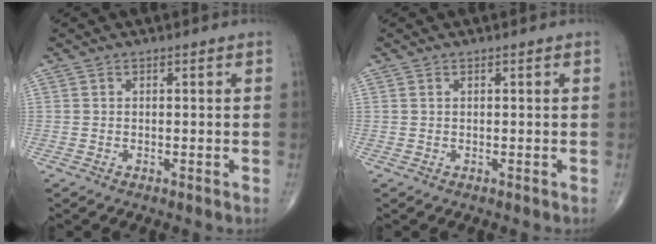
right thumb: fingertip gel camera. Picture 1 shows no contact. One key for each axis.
{"total": 0.0}